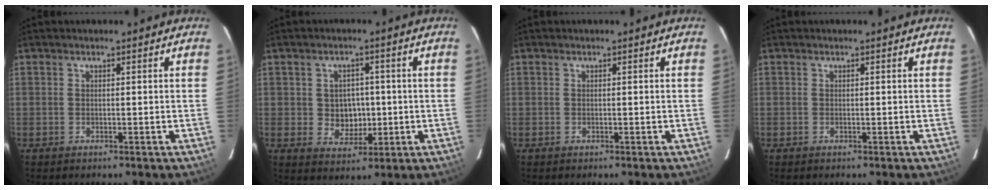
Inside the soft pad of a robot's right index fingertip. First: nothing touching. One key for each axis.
{"total": 5.5, "fx": -0.3, "fy": 4.9, "fz": 2.5, "tx": -0.047, "ty": 0.008, "tz": 0.007}
{"total": 0.0}
{"total": 0.0}